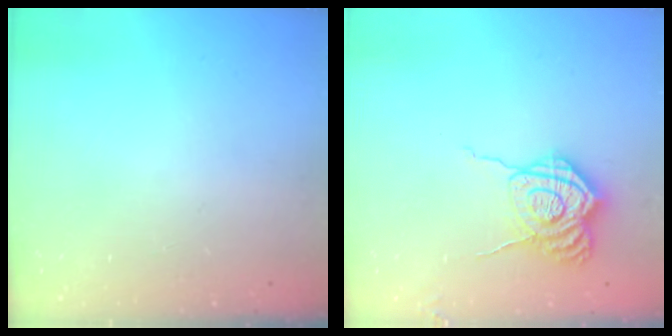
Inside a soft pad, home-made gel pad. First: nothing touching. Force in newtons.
{"total": 10.8, "press": 10.8, "slide": 0.9}